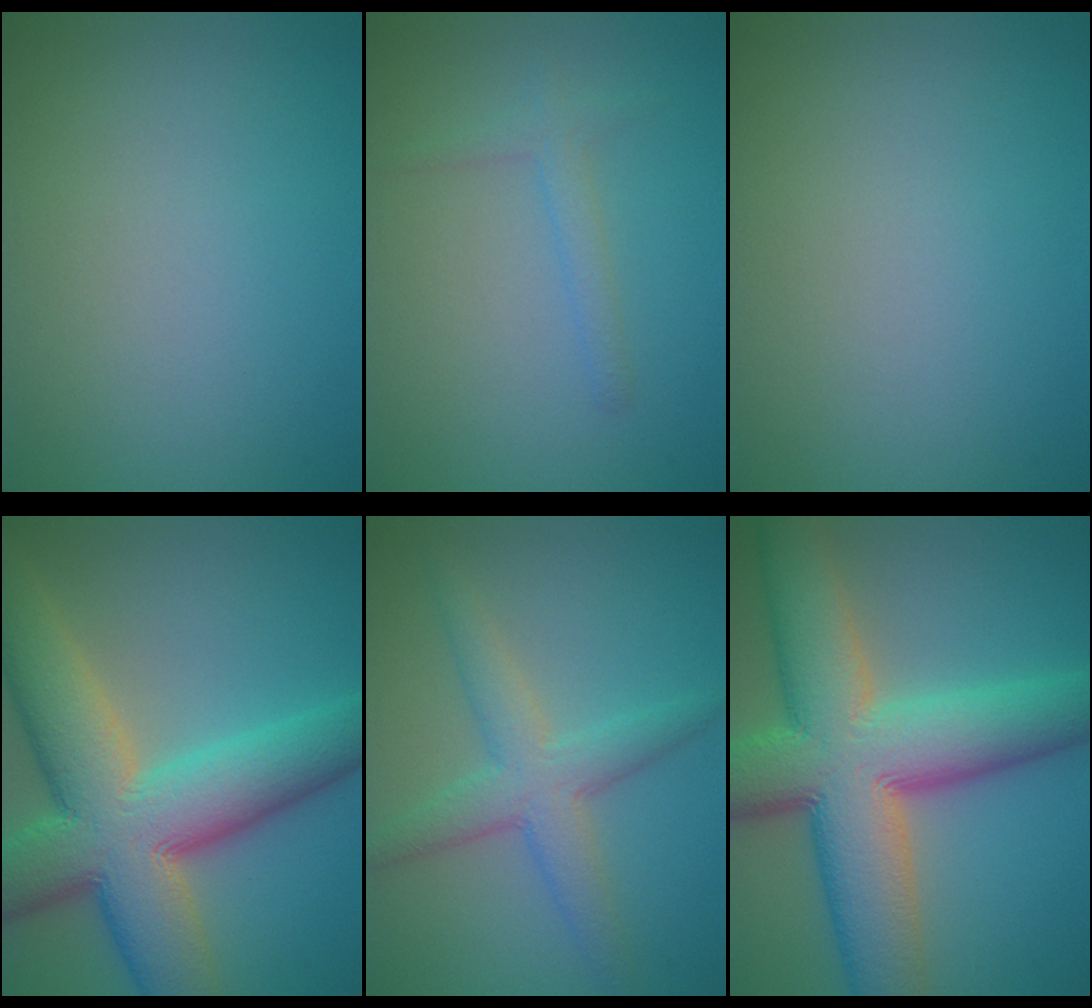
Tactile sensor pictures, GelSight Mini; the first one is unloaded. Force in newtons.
{"total": 1.6, "press": 1.6, "slide": 0.1}
{"total": 0.0}
{"total": 13.2, "press": 13.2, "slide": 0.9}
{"total": 4.2, "press": 4.2, "slide": 0.1}
{"total": 13.9, "press": 13.8, "slide": 0.6}